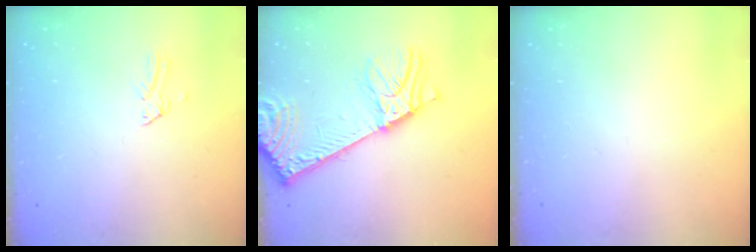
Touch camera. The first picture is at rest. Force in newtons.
{"total": 11.2, "press": 10.8, "slide": 3.0}
{"total": 0.0}